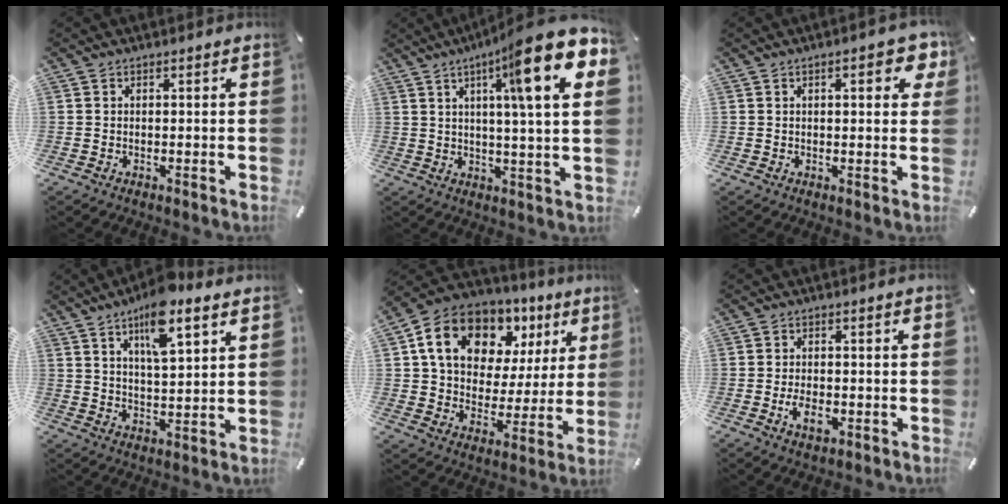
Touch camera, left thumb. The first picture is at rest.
{"total": 17.7, "force": [8.2, 1.0, 15.6], "torque": [-0.243, -0.044, 0.108]}
{"total": 4.8, "force": [1.9, 2.5, 3.6], "torque": [-0.044, 0.000, 0.026]}
{"total": 12.1, "force": [7.8, 4.1, 8.3], "torque": [-0.129, -0.030, 0.132]}
{"total": 16.6, "force": [8.7, 11.6, 8.0], "torque": [-0.139, -0.035, 0.158]}
{"total": 4.4, "force": [-1.5, 2.8, 3.1], "torque": [-0.064, -0.002, -0.031]}